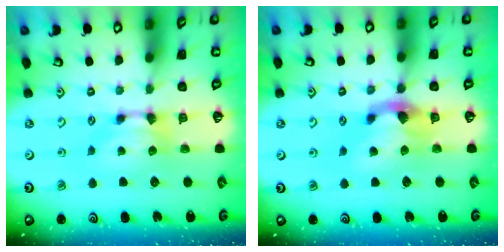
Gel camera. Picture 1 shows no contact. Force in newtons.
{"total": 3.7, "press": 3.1, "slide": 2.0}